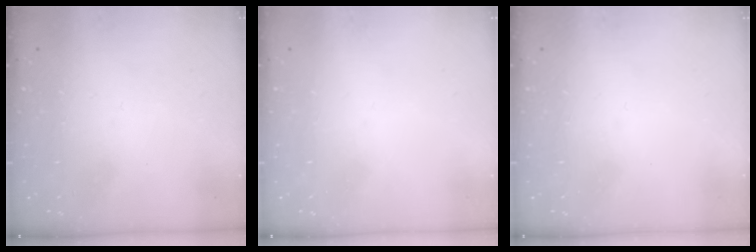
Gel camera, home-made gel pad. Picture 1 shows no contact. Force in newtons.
{"total": 0.0}
{"total": 0.0}